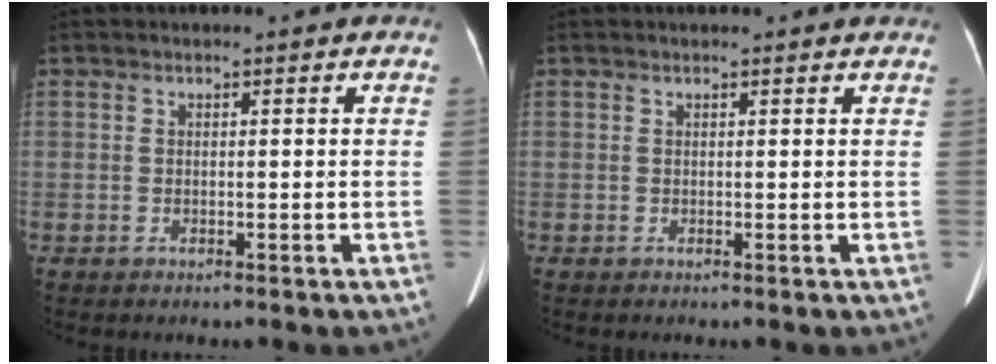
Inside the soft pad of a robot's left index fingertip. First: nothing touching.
{"total": 2.1, "force": [2.0, 0.4, 0.5], "torque": [-0.012, 0.013, 0.018]}